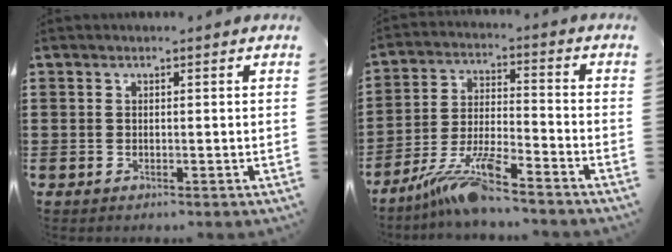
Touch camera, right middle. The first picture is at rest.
{"total": 9.5, "force": [-7.8, 0.7, 5.5], "torque": [-0.119, -0.006, -0.152]}